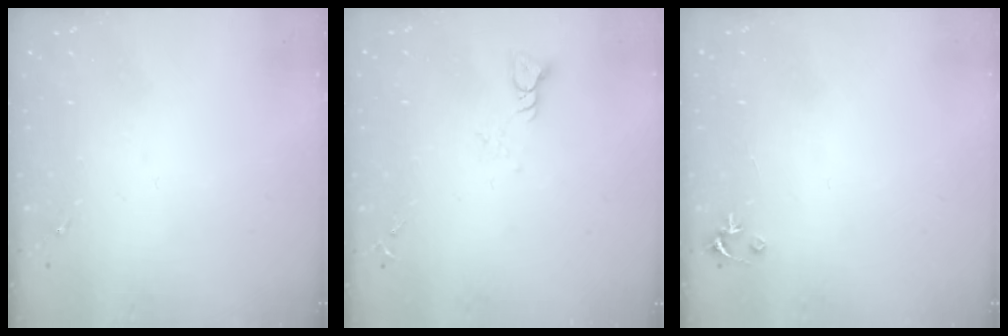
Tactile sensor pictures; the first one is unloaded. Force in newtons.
{"total": 3.8, "press": 3.8, "slide": 0.4}
{"total": 2.5, "press": 2.5, "slide": 0.2}